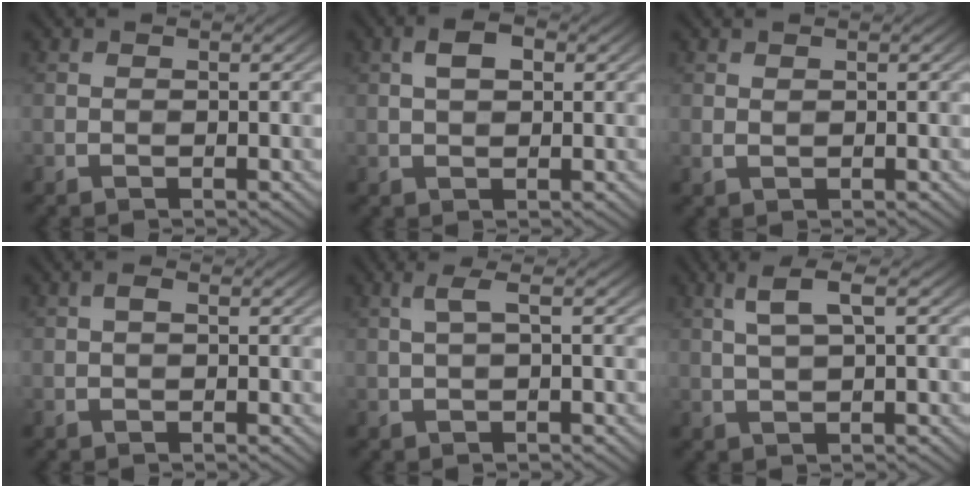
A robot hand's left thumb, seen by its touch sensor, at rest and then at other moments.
{"total": 3.0, "force": [1.1, 1.5, 2.3], "torque": [-0.045, 0.005, 0.016]}
{"total": 0.7, "force": [0.4, 0.5, 0.4], "torque": [-0.011, -0.002, 0.010]}
{"total": 0.9, "force": [0.3, 0.4, 0.7], "torque": [-0.018, 0.004, 0.003]}
{"total": 2.1, "force": [0.6, 0.4, 1.9], "torque": [-0.037, 0.011, 0.007]}
{"total": 3.6, "force": [1.5, 0.6, 3.2], "torque": [-0.073, 0.009, 0.032]}